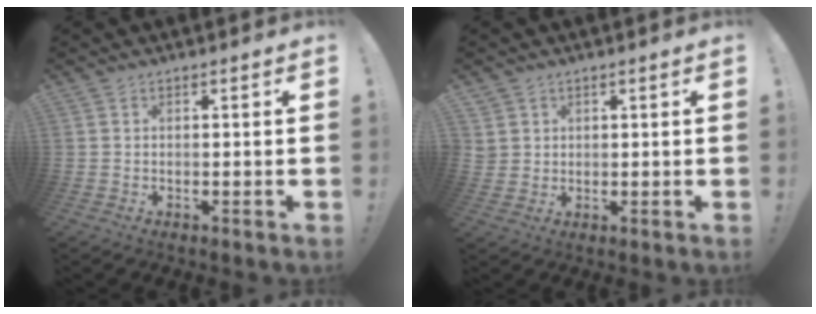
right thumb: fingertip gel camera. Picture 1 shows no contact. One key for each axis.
{"total": 2.7, "fx": 1.5, "fy": 2.2, "fz": 0.4, "tx": 0.000, "ty": -0.008, "tz": 0.027}